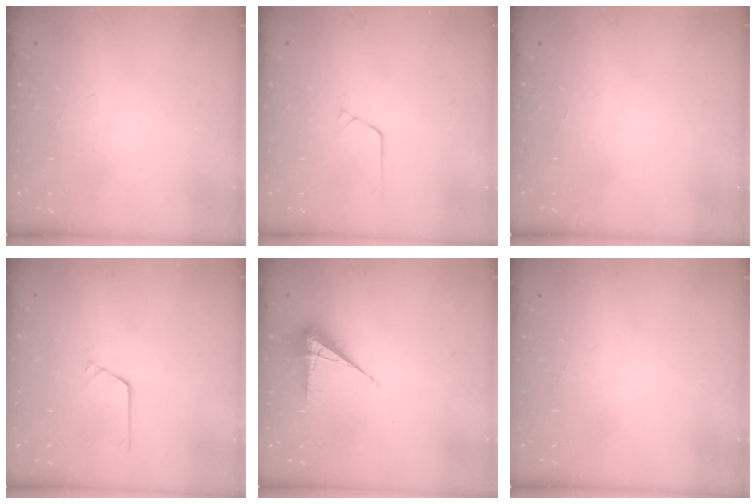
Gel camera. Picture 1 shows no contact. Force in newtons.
{"total": 4.3, "press": 4.3, "slide": 0.3}
{"total": 0.0}
{"total": 2.7, "press": 2.7, "slide": 0.3}
{"total": 8.1, "press": 8.0, "slide": 1.2}
{"total": 0.0}